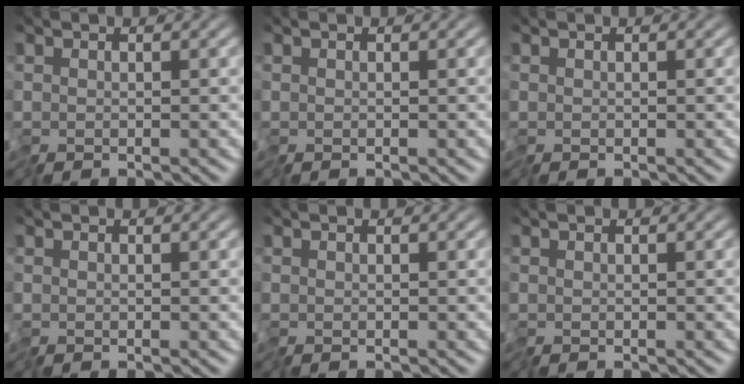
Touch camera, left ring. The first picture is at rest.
{"total": 0.0}
{"total": 0.0}
{"total": 0.0}
{"total": 0.0}
{"total": 0.0}